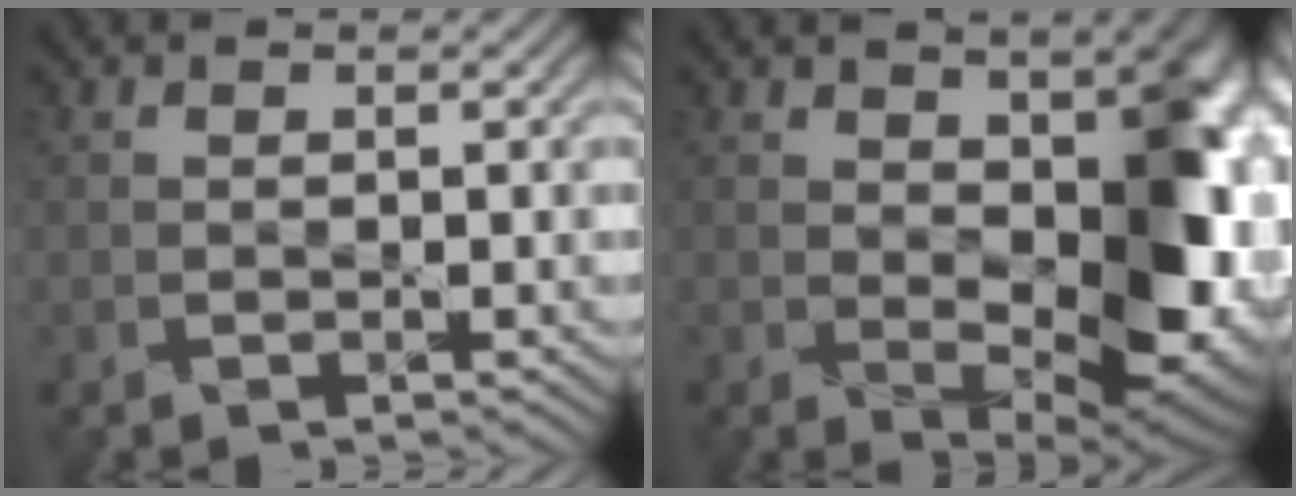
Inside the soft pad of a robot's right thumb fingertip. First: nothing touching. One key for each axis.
{"total": 13.1, "fx": 0.6, "fy": 7.2, "fz": 10.9, "tx": -0.137, "ty": -0.023, "tz": 0.020}